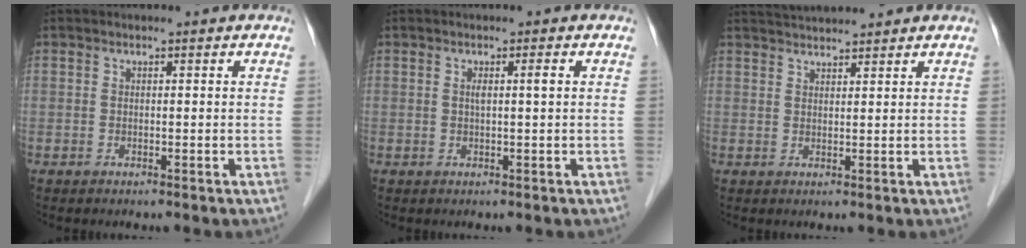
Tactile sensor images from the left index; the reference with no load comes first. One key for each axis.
{"total": 1.3, "fx": 0.2, "fy": -0.3, "fz": 1.3, "tx": -0.023, "ty": 0.001, "tz": 0.002}
{"total": 4.9, "fx": 4.7, "fy": 0.0, "fz": 1.2, "tx": -0.023, "ty": 0.033, "tz": 0.079}